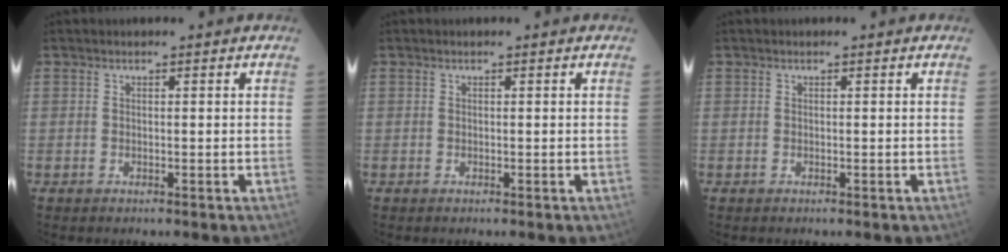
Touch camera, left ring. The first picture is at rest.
{"total": 0.0}
{"total": 0.0}